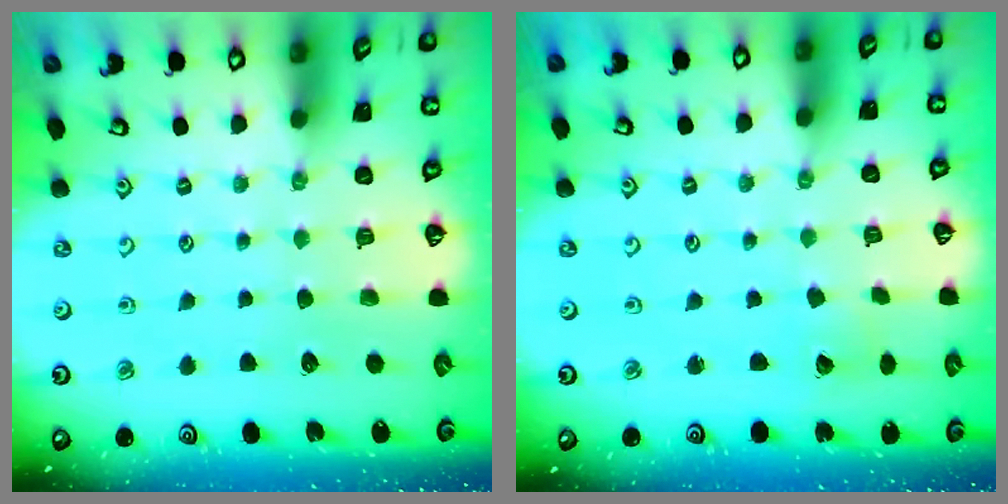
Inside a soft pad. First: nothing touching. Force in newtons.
{"total": 2.4, "press": 2.4, "slide": 0.2}